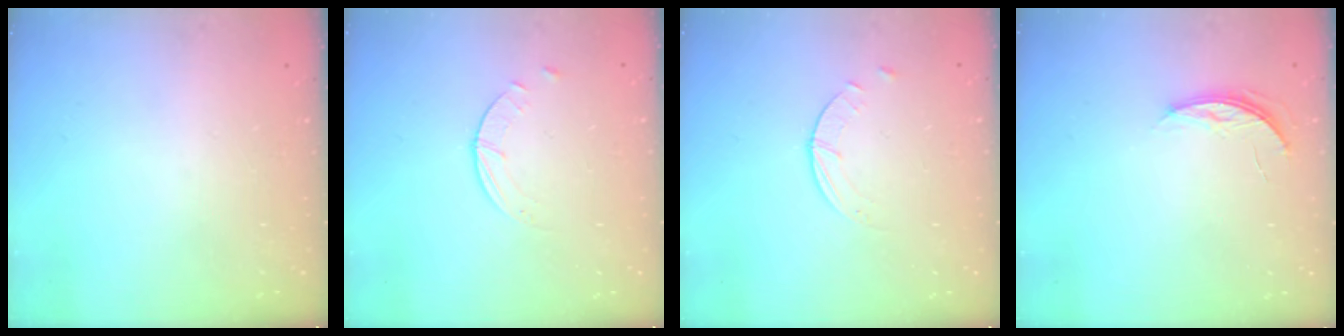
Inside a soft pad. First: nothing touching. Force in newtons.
{"total": 0.9, "press": 0.9, "slide": 0.1}
{"total": 0.9, "press": 0.9, "slide": 0.1}
{"total": 3.9, "press": 3.9, "slide": 0.4}